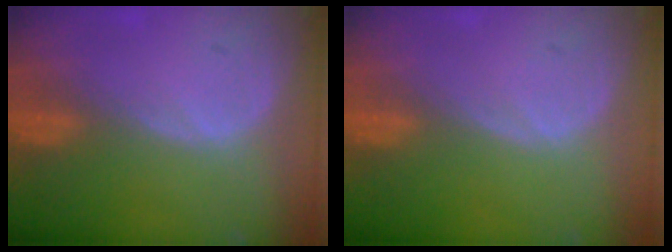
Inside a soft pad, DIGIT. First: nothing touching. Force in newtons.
{"total": 0.0}